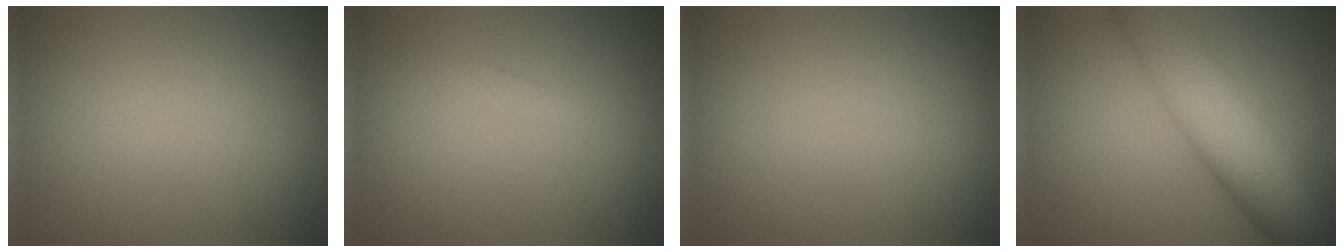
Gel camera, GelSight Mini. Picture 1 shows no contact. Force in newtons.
{"total": 0.9, "press": 0.9, "slide": 0.1}
{"total": 0.0}
{"total": 8.1, "press": 8.1, "slide": 0.3}